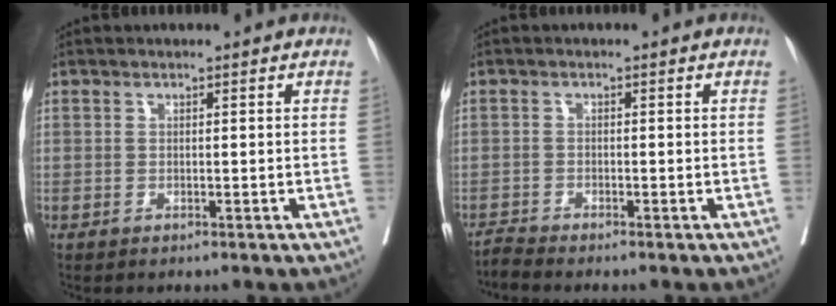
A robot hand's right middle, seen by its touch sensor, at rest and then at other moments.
{"total": 1.8, "force": [-1.7, -0.7, -0.1], "torque": [-0.003, -0.012, -0.037]}